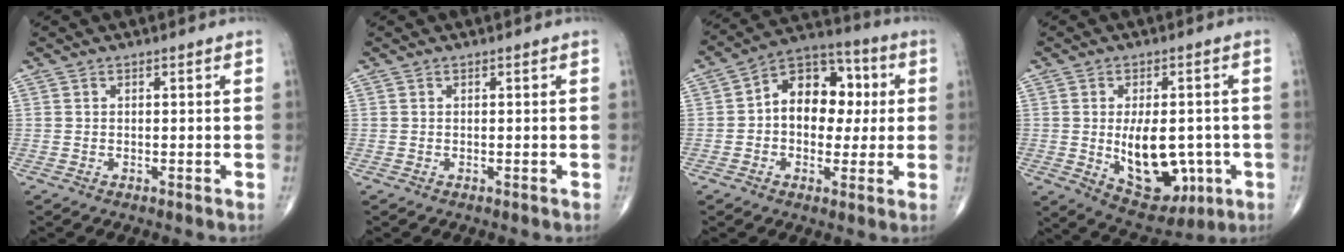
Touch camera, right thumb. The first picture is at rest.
{"total": 0.0}
{"total": 14.0, "force": [1.4, 9.8, 9.9], "torque": [-0.103, 0.029, 0.010]}
{"total": 14.4, "force": [-2.4, 8.2, 11.5], "torque": [-0.144, -0.002, -0.012]}